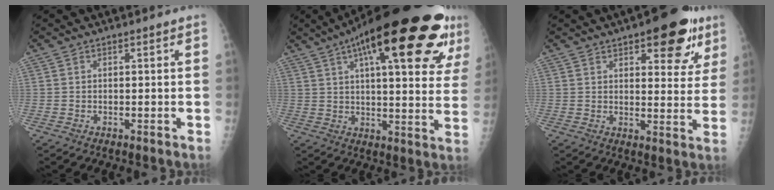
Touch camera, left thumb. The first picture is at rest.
{"total": 30.5, "force": [15.9, 8.5, 24.6], "torque": [-0.305, 0.001, 0.226]}
{"total": 13.3, "force": [7.6, 5.6, 9.4], "torque": [-0.068, -0.029, 0.095]}